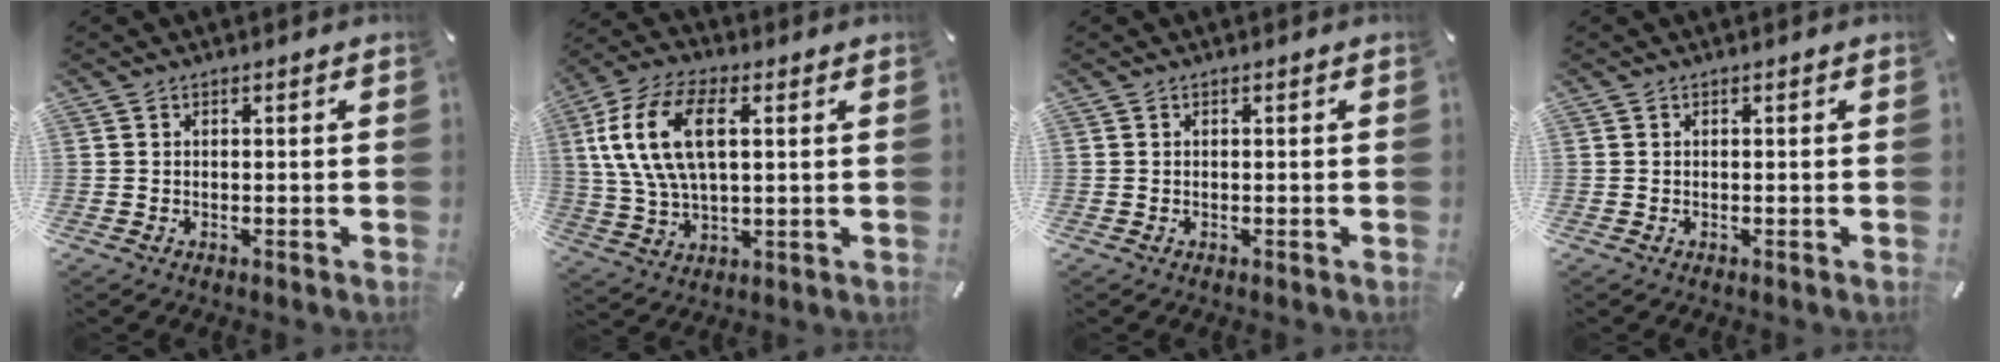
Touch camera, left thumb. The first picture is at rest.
{"total": 14.4, "force": [4.1, 7.4, 11.7], "torque": [-0.272, 0.001, 0.067]}
{"total": 0.0}
{"total": 0.0}